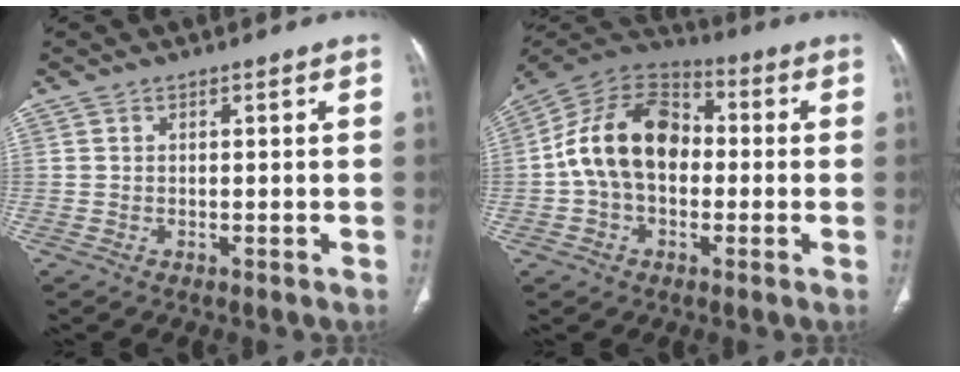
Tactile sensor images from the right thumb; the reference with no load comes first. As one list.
[{"total": 16.3, "force": [-0.3, 11.4, 11.6], "torque": [-0.190, 0.038, -0.017]}]